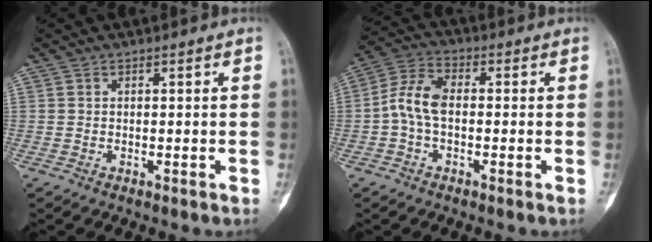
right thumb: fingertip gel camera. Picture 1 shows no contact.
{"total": 7.2, "force": [-0.8, 4.3, 5.8], "torque": [-0.117, 0.024, -0.026]}